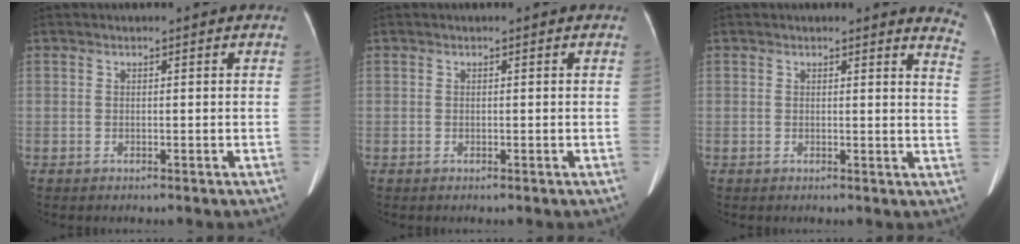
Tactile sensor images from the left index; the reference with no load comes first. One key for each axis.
{"total": 0.0}
{"total": 5.4, "fx": 5.3, "fy": 0.3, "fz": 1.2, "tx": -0.006, "ty": -0.045, "tz": 0.021}